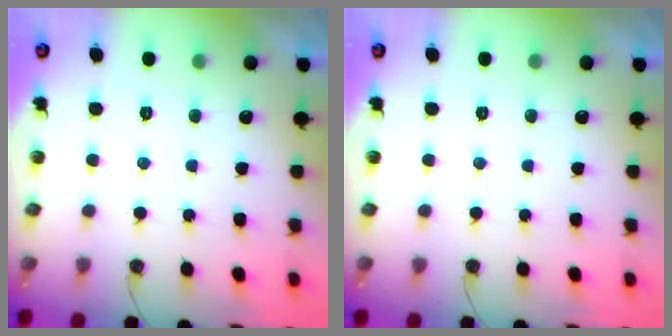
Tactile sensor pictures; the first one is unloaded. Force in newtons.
{"total": 0.0}